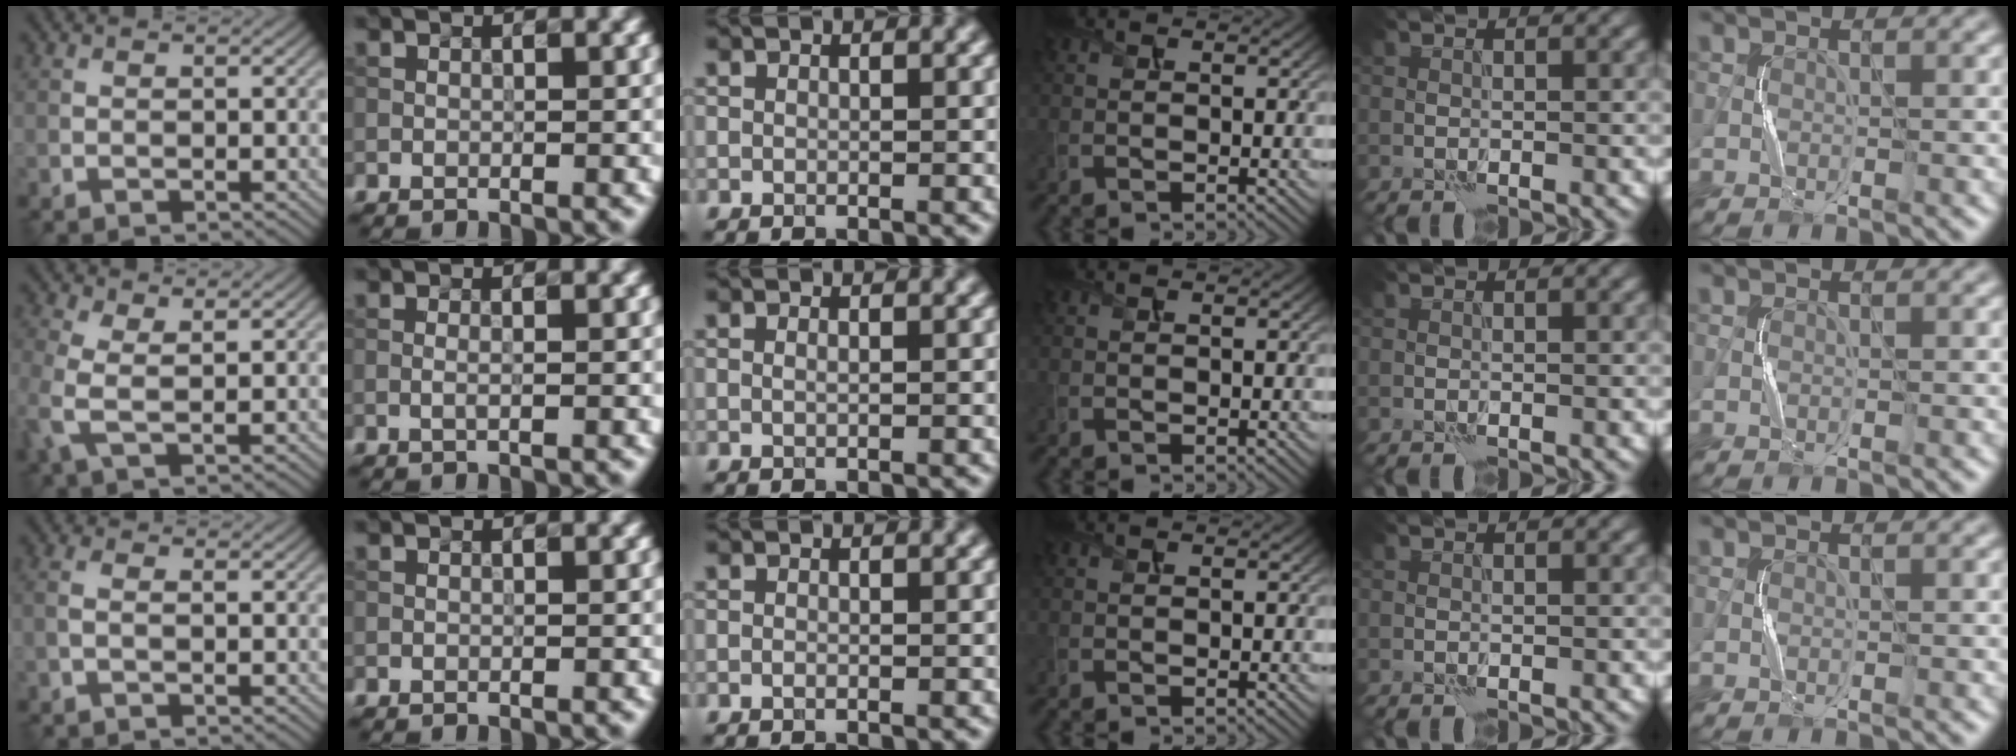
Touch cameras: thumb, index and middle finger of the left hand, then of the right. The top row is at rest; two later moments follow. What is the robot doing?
{"motion": "squeeze", "object": "sponge"}